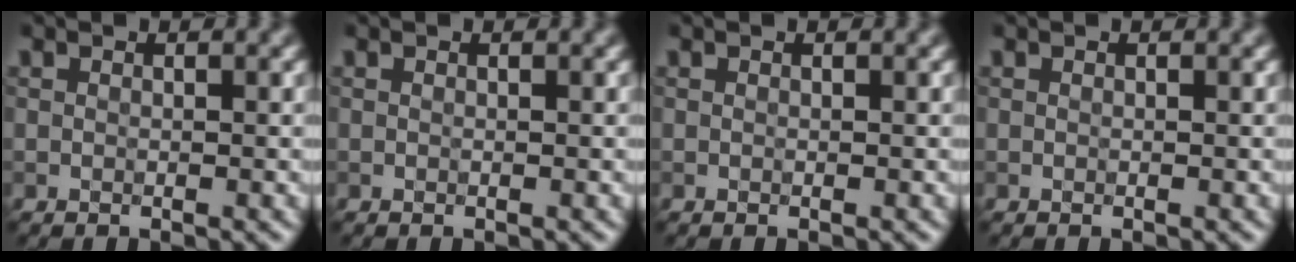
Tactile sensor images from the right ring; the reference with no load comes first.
{"total": 0.0}
{"total": 0.0}
{"total": 0.0}